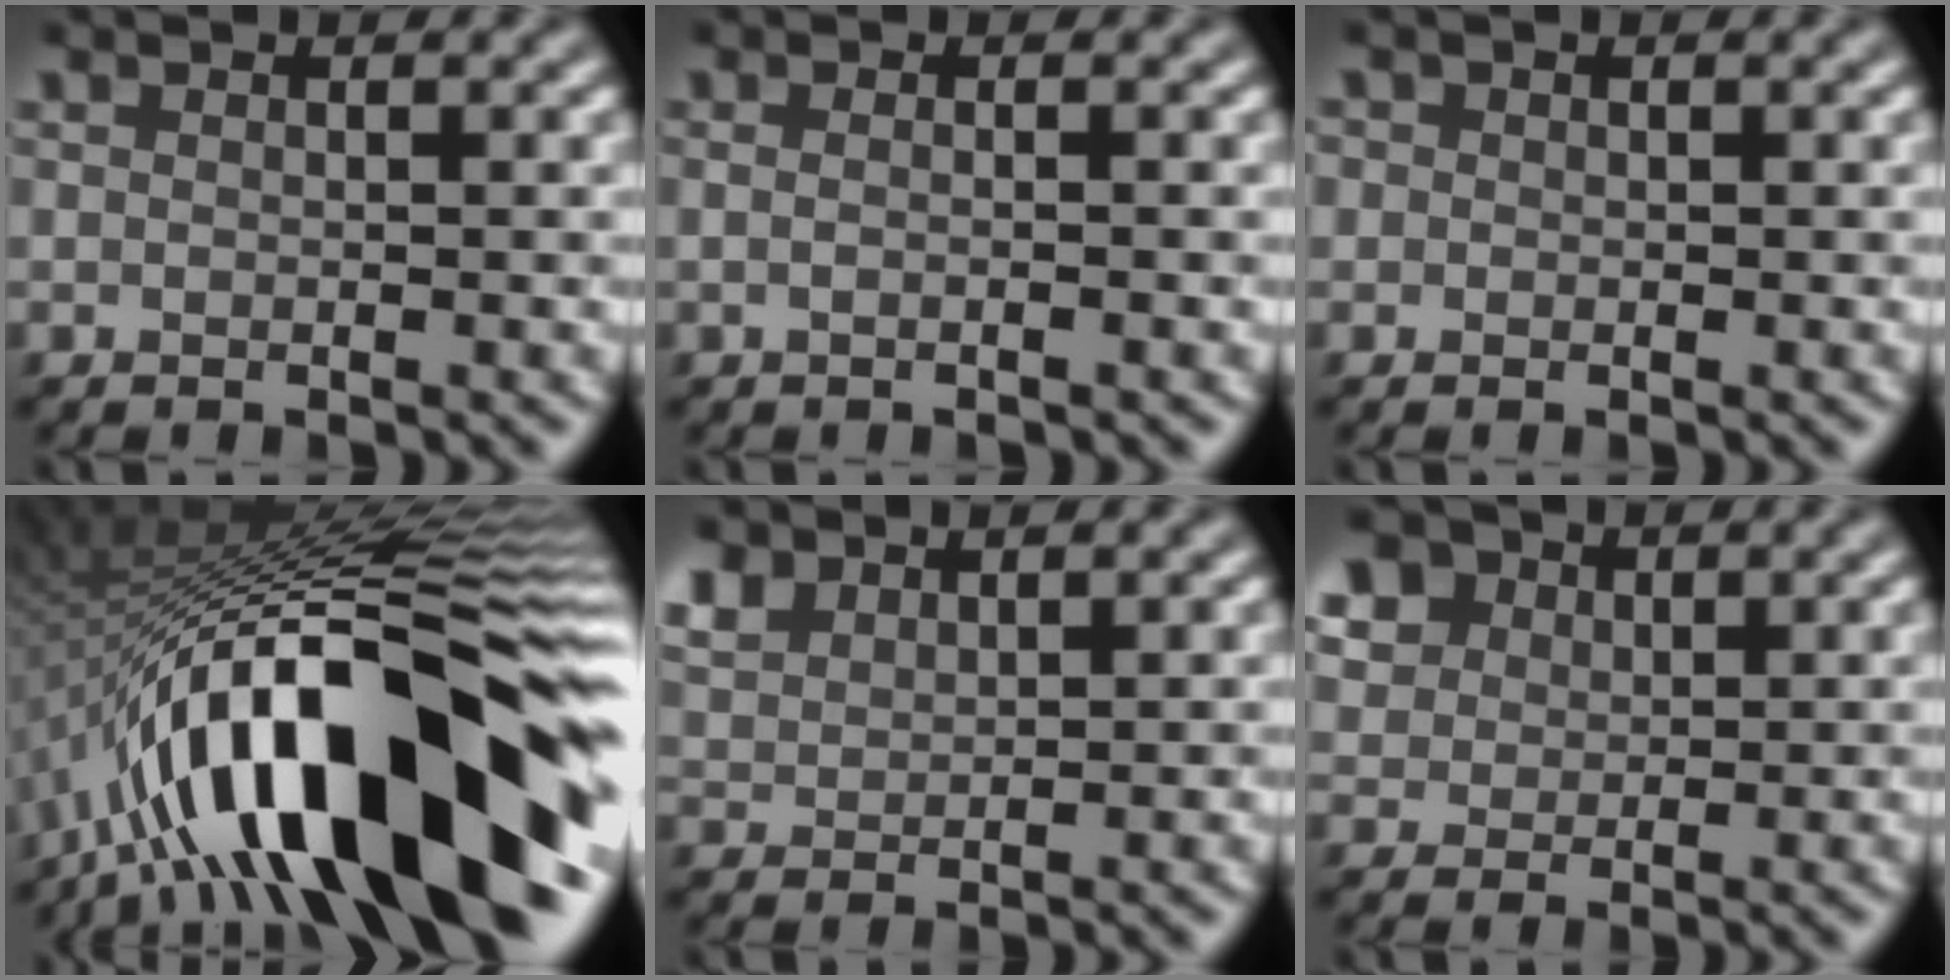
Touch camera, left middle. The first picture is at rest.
{"total": 1.4, "force": [0.0, 0.6, 1.2], "torque": [-0.005, -0.011, -0.011]}
{"total": 0.9, "force": [0.2, 0.9, 0.1], "torque": [0.006, -0.002, -0.003]}
{"total": 18.7, "force": [-7.2, 6.0, 16.1], "torque": [-0.234, 0.038, -0.135]}
{"total": 2.6, "force": [2.1, 1.2, 0.8], "torque": [-0.027, 0.010, 0.048]}
{"total": 9.9, "force": [5.2, 7.2, 4.4], "torque": [-0.107, 0.029, 0.073]}